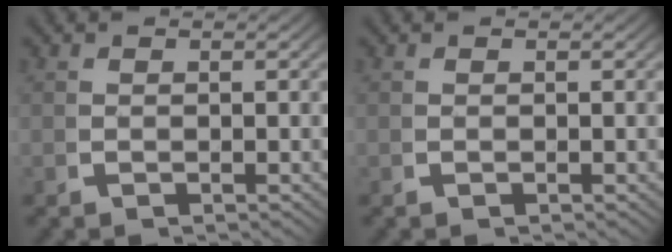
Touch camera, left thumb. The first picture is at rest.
{"total": 0.0}